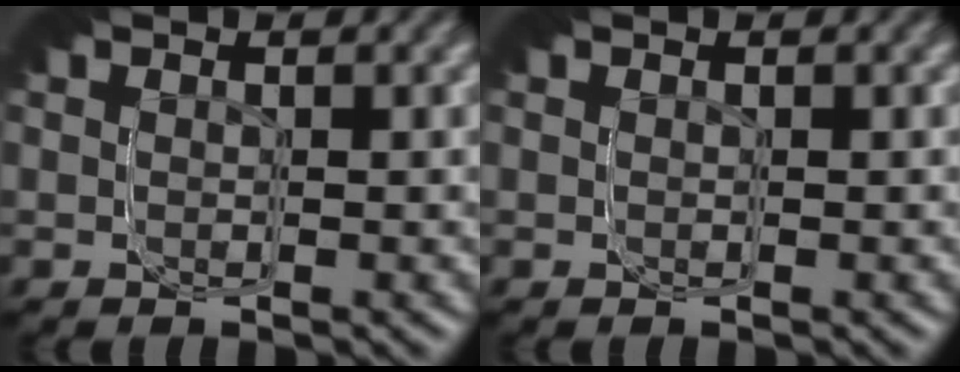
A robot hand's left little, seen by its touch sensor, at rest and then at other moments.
{"total": 0.0}